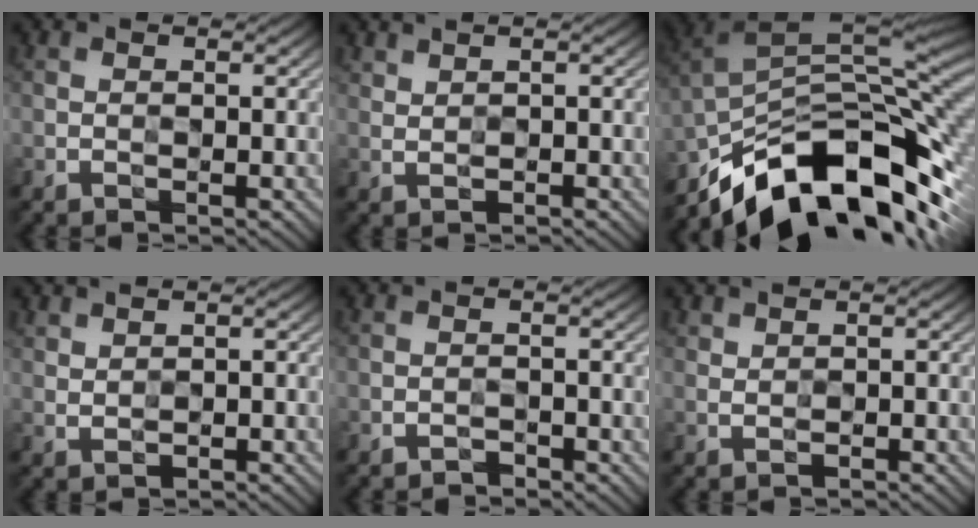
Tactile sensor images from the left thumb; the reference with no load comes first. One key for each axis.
{"total": 1.1, "fx": 0.9, "fy": 0.3, "fz": 0.6, "tx": -0.016, "ty": 0.001, "tz": 0.022}
{"total": 15.4, "fx": -9.0, "fy": 6.2, "fz": 10.8, "tx": -0.199, "ty": 0.004, "tz": -0.162}
{"total": 1.2, "fx": 1.1, "fy": 0.4, "fz": 0.5, "tx": -0.017, "ty": 0.001, "tz": 0.028}
{"total": 0.9, "fx": -0.9, "fy": 0.3, "fz": 0.2, "tx": 0.000, "ty": 0.001, "tz": -0.018}
{"total": 0.8, "fx": 0.7, "fy": 0.3, "fz": 0.3, "tx": -0.008, "ty": -0.002, "tz": 0.016}